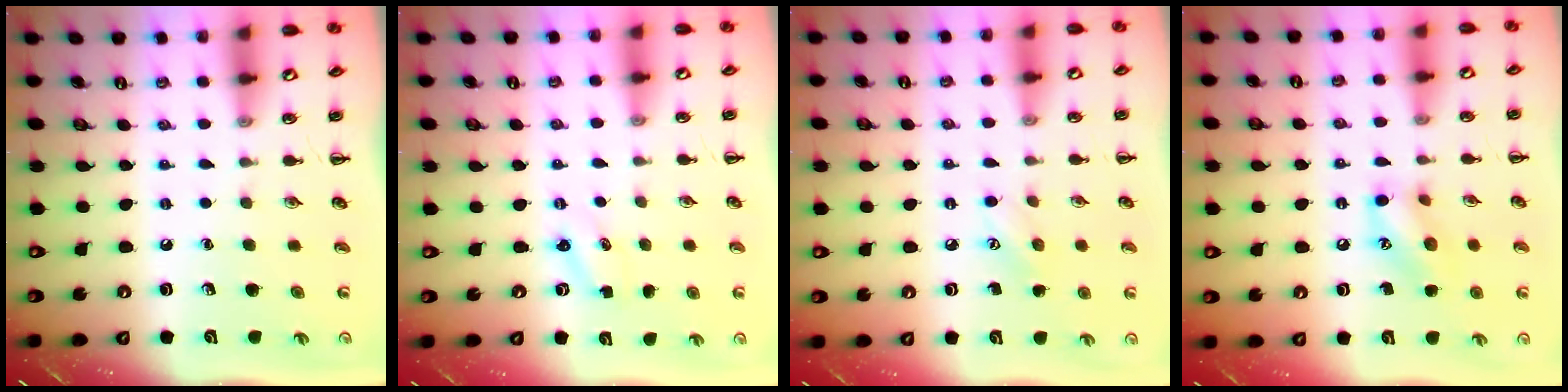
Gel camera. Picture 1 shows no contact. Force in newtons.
{"total": 1.3, "press": 1.2, "slide": 0.4}
{"total": 4.7, "press": 4.6, "slide": 1.3}
{"total": 10.7, "press": 10.7, "slide": 0.3}